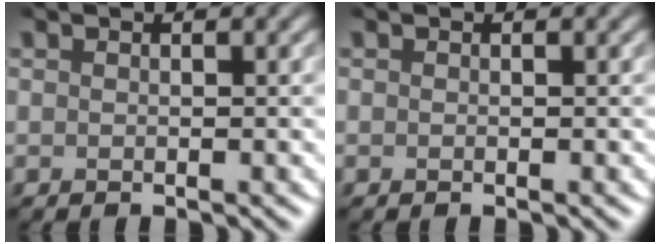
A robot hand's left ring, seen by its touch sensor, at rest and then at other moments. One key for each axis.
{"total": 0.0}